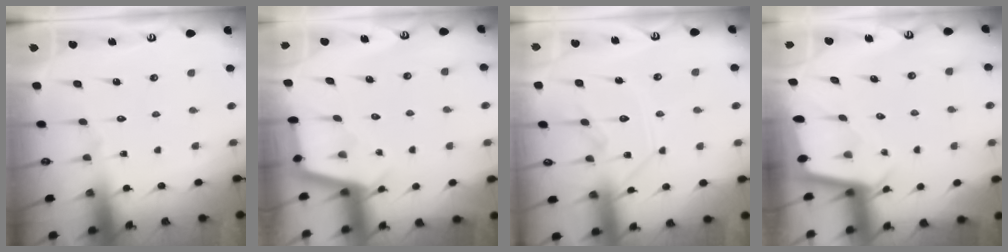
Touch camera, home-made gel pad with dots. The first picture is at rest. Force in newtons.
{"total": 2.8, "press": 2.8, "slide": 0.4}
{"total": 12.0, "press": 11.9, "slide": 1.2}
{"total": 2.0, "press": 2.0, "slide": 0.2}